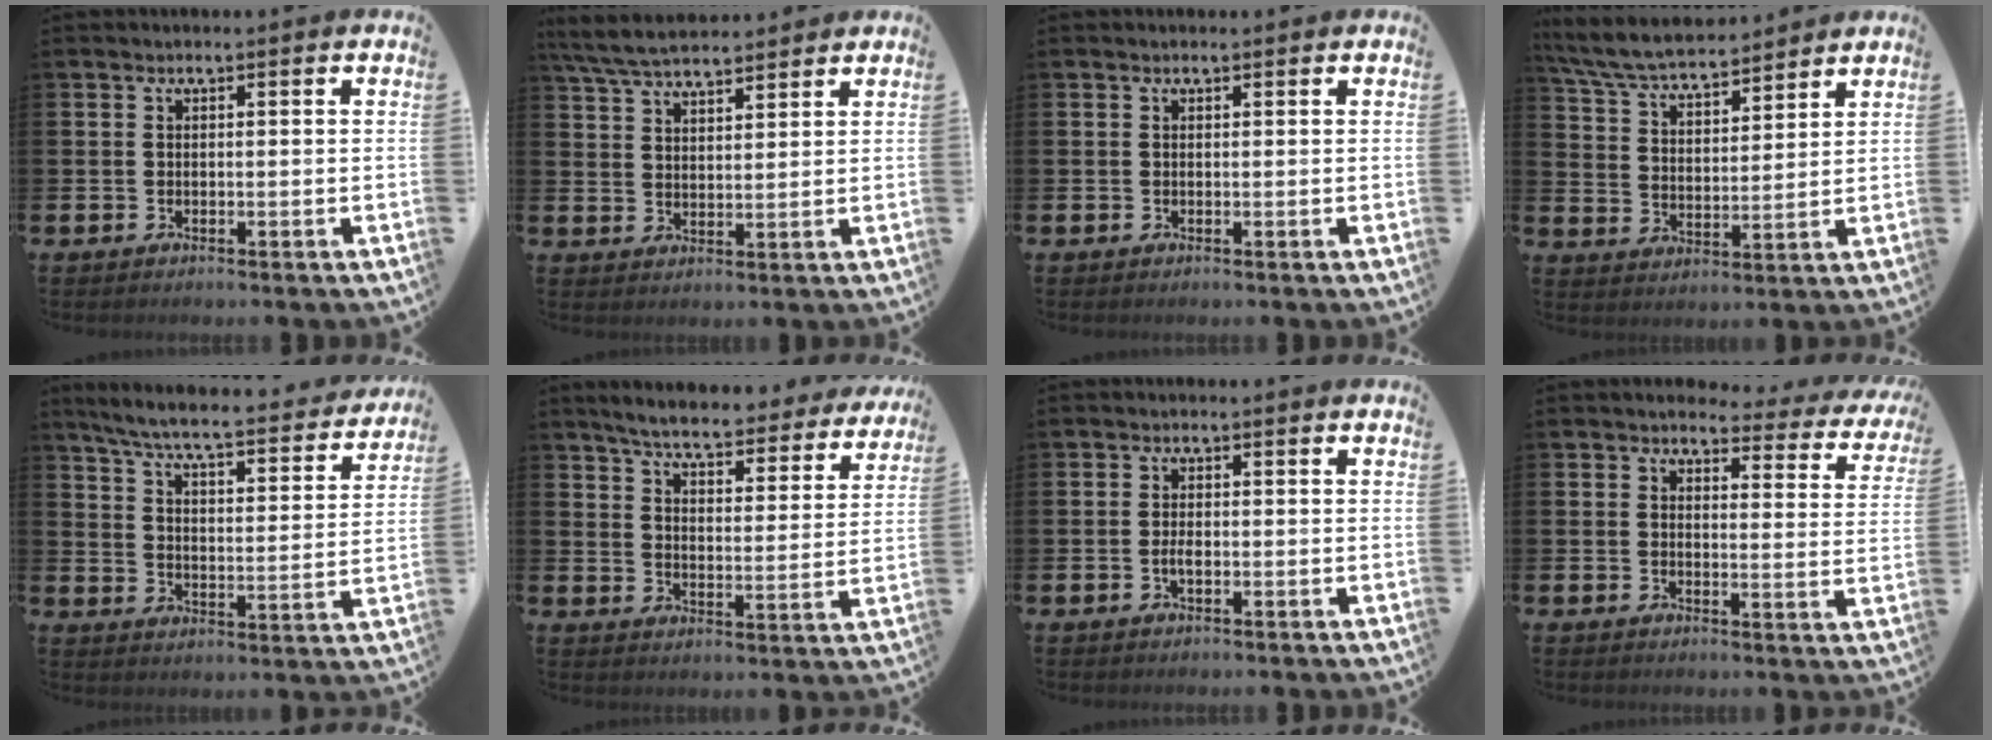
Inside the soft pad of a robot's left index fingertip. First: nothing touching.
{"total": 5.7, "force": [5.4, 1.1, 1.5], "torque": [-0.050, -0.020, 0.100]}
{"total": 0.0}
{"total": 6.9, "force": [6.6, 1.1, 1.8], "torque": [-0.063, -0.039, 0.117]}
{"total": 6.7, "force": [5.9, 0.5, 3.0], "torque": [-0.087, -0.044, 0.096]}
{"total": 6.0, "force": [5.7, 0.5, 1.9], "torque": [-0.056, -0.039, 0.093]}
{"total": 1.6, "force": [-0.4, 0.7, 1.4], "torque": [-0.024, -0.001, -0.009]}
{"total": 3.2, "force": [2.9, 1.2, 0.6], "torque": [-0.016, -0.019, 0.045]}